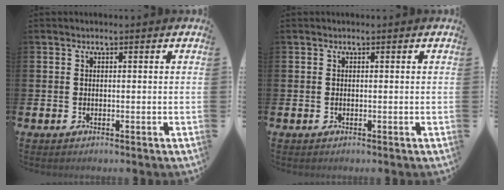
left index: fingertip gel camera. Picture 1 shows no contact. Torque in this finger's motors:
{"motor_torque": [0.17, 0.05, -0.04, 0.00]}